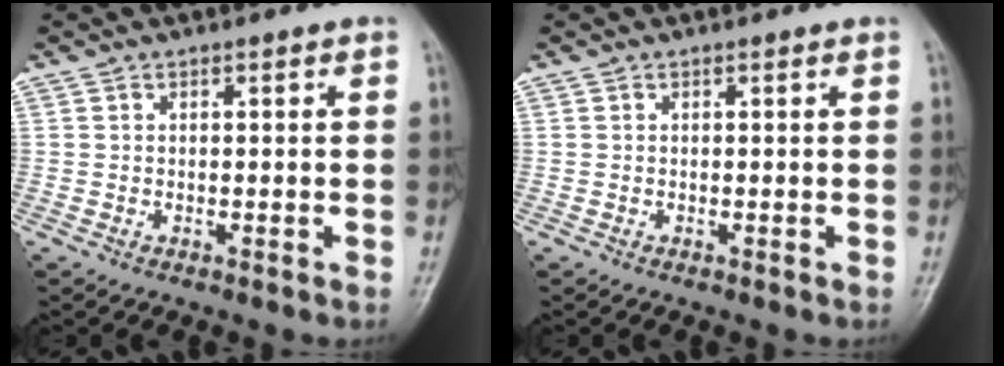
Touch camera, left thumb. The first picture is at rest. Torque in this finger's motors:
{"motor_torque": [-0.01, 0.02, -0.05, -0.08, 0.00]}